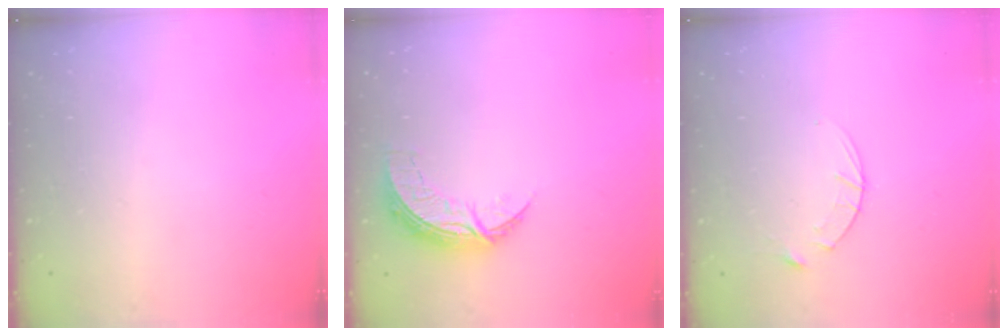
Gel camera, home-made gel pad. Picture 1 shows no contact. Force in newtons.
{"total": 7.5, "press": 7.5, "slide": 0.5}
{"total": 3.2, "press": 3.2, "slide": 0.4}